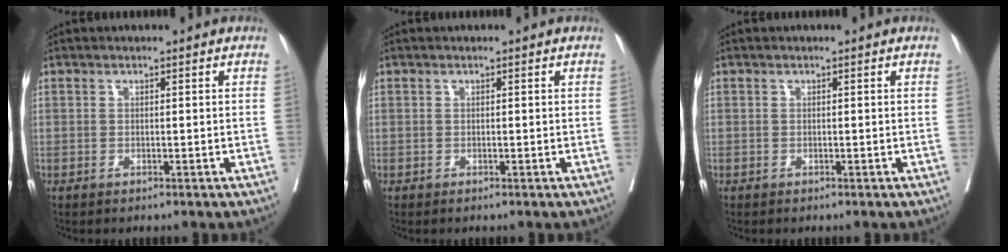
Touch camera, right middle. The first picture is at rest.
{"total": 0.0}
{"total": 0.0}